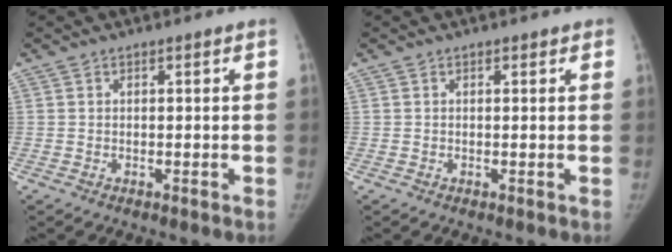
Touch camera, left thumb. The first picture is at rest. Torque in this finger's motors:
{"motor_torque": [-0.76, -0.01, -0.65, 0.35, -0.03]}